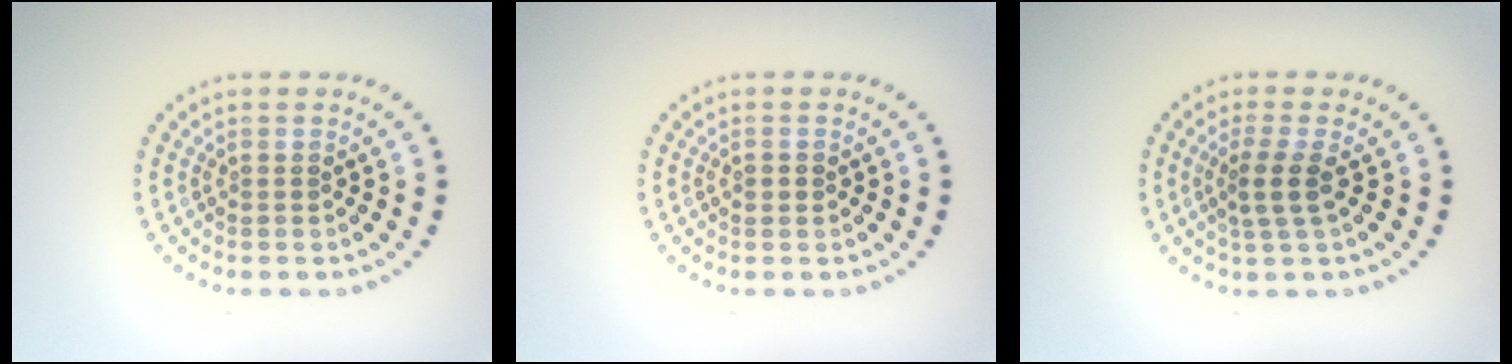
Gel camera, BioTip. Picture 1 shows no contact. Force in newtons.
{"total": 1.1, "press": 1.1, "slide": 0.1}
{"total": 2.2, "press": 1.8, "slide": 1.3}